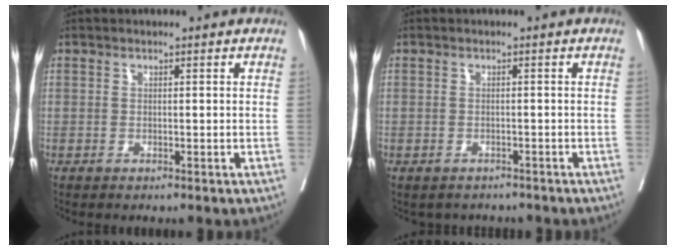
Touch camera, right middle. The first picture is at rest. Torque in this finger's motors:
{"motor_torque": [0.52, -0.64, 0.08, 0.03]}